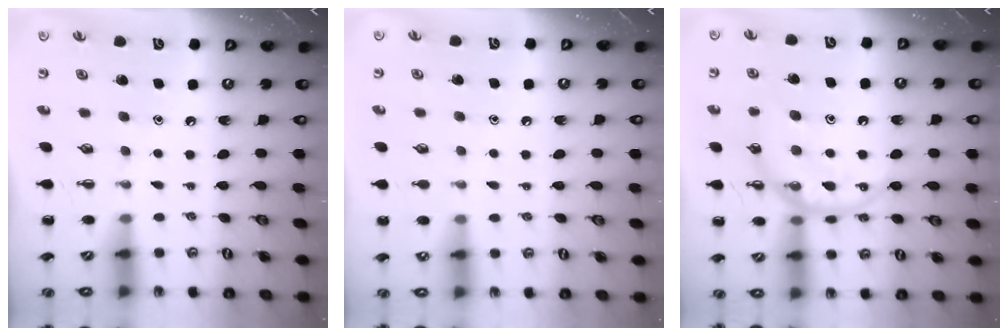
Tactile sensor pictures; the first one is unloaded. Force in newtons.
{"total": 6.2, "press": 5.9, "slide": 2.1}
{"total": 15.5, "press": 15.4, "slide": 1.2}